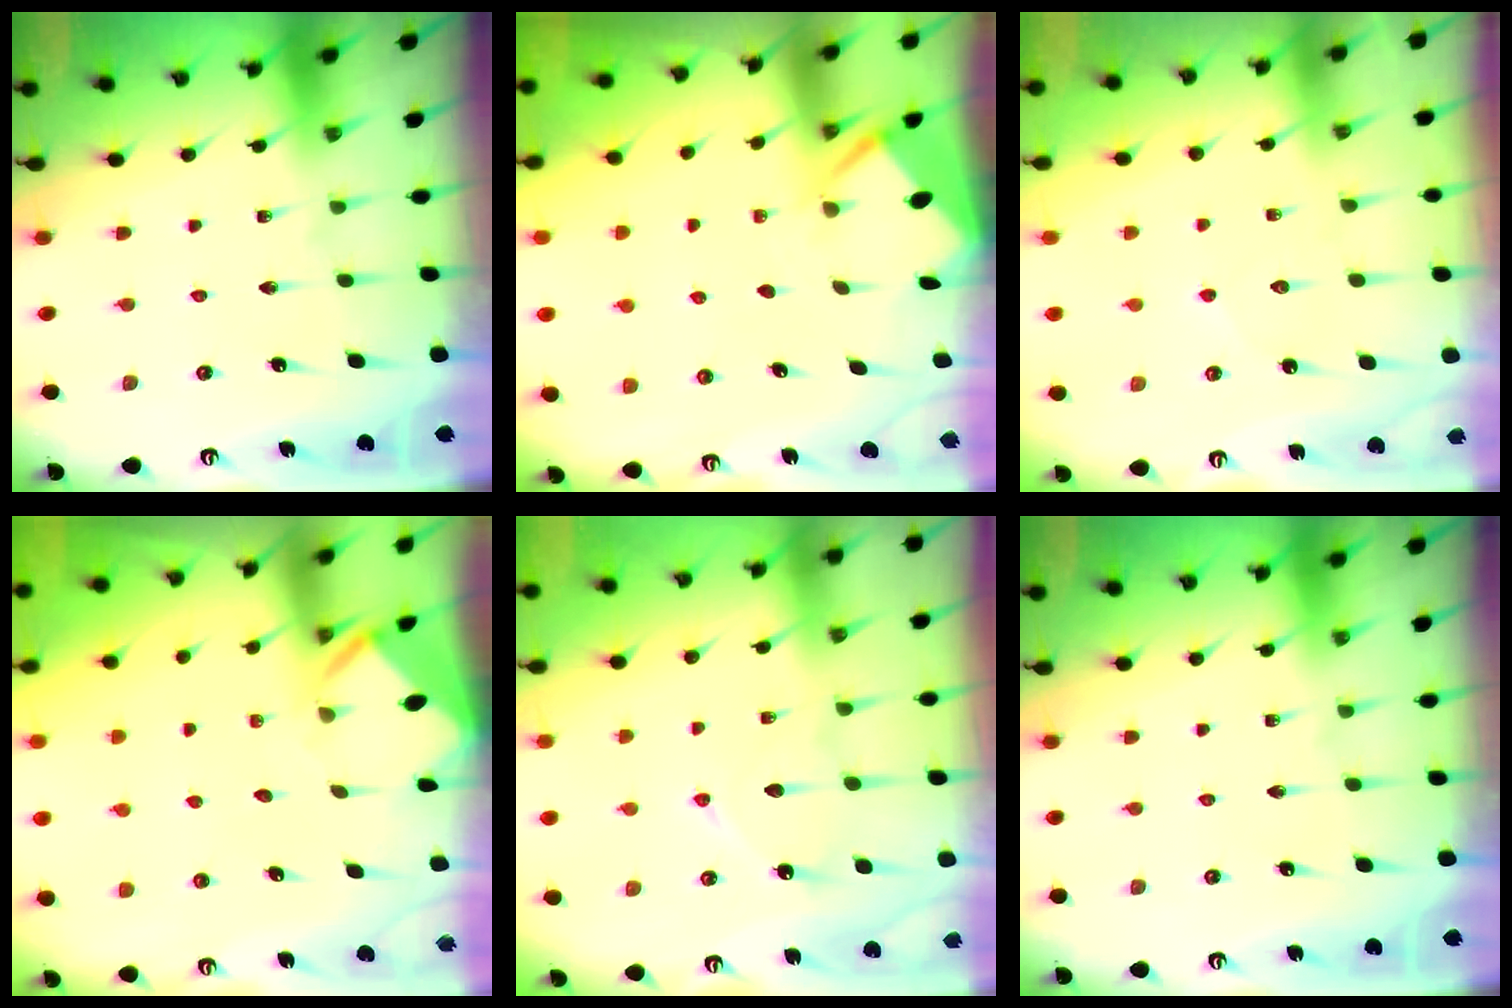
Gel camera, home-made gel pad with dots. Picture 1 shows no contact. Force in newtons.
{"total": 2.9, "press": 2.8, "slide": 0.3}
{"total": 3.7, "press": 3.7, "slide": 0.2}
{"total": 4.0, "press": 3.9, "slide": 0.3}
{"total": 8.2, "press": 8.2, "slide": 0.8}
{"total": 0.0}